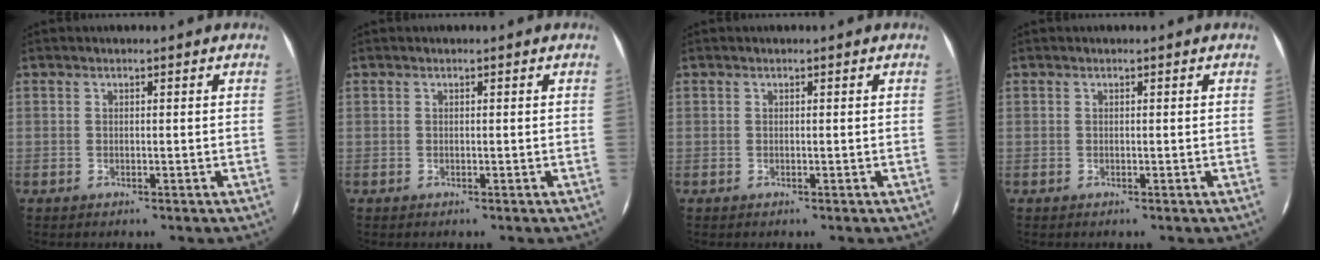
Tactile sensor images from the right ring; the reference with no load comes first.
{"total": 0.0}
{"total": 0.0}
{"total": 0.0}